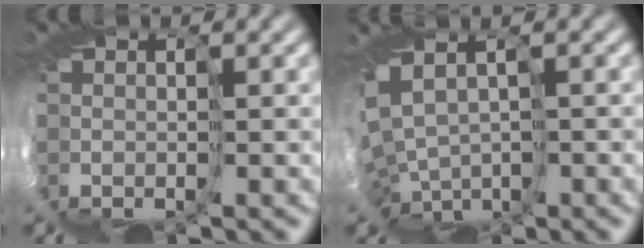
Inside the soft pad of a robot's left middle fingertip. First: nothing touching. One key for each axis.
{"total": 2.6, "fx": -0.3, "fy": 2.2, "fz": 1.5, "tx": -0.044, "ty": 0.005, "tz": 0.022}